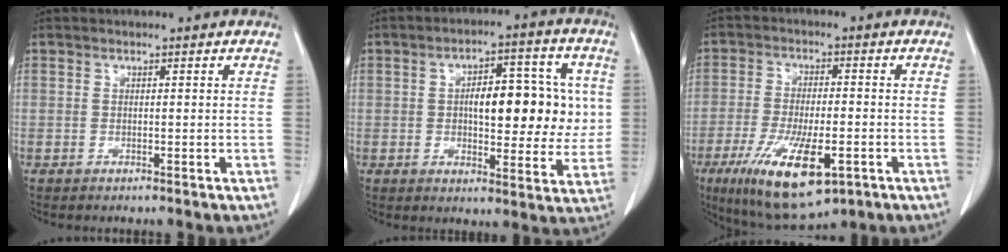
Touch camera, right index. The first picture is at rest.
{"total": 12.8, "force": [1.3, 5.5, 11.5], "torque": [-0.152, 0.029, 0.025]}
{"total": 14.1, "force": [-6.4, 4.3, 11.8], "torque": [-0.218, -0.023, -0.096]}